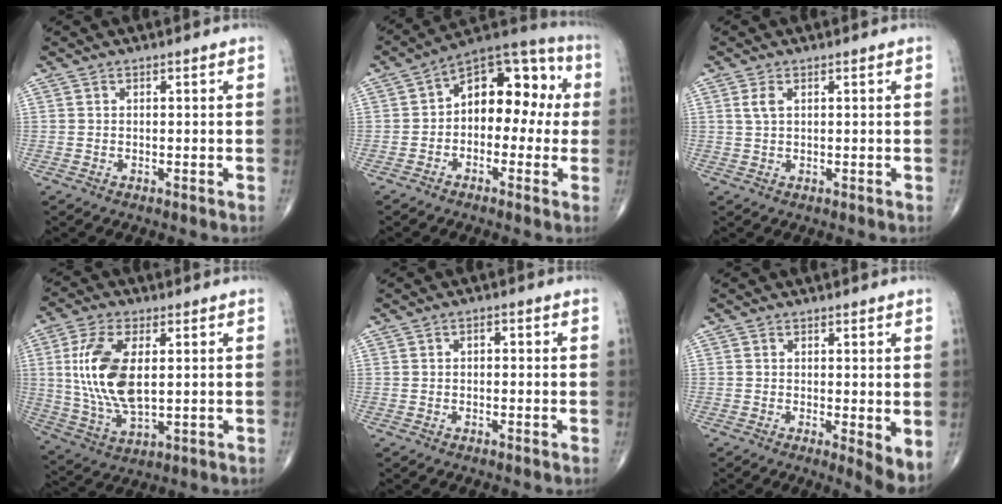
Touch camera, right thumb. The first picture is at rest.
{"total": 14.1, "force": [0.6, 8.8, 10.9], "torque": [-0.111, 0.050, -0.011]}
{"total": 2.0, "force": [0.7, 1.0, 1.6], "torque": [-0.038, 0.007, 0.019]}
{"total": 14.2, "force": [2.2, 6.9, 12.3], "torque": [-0.254, -0.011, 0.049]}
{"total": 1.2, "force": [0.1, 0.8, 0.9], "torque": [-0.006, 0.004, -0.003]}
{"total": 4.4, "force": [-0.1, 1.1, 4.2], "torque": [-0.064, -0.015, -0.002]}